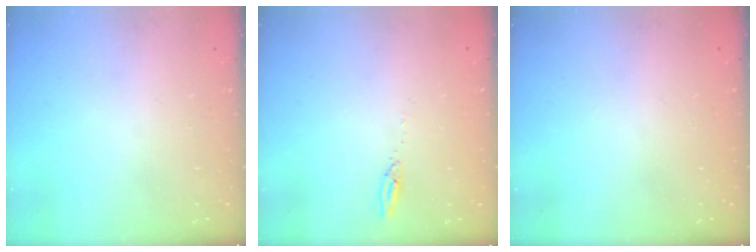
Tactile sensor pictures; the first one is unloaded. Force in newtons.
{"total": 2.7, "press": 2.7, "slide": 0.2}
{"total": 0.0}